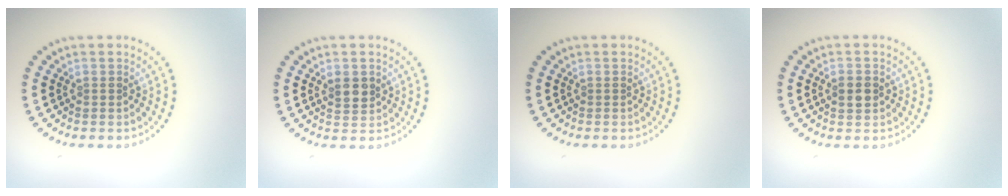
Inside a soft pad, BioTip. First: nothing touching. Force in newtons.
{"total": 1.8, "press": 1.7, "slide": 0.7}
{"total": 0.0}
{"total": 2.0, "press": 1.9, "slide": 0.1}